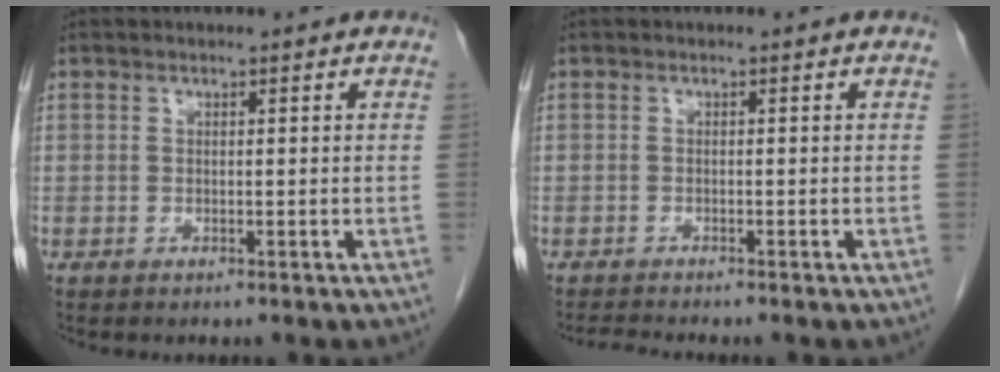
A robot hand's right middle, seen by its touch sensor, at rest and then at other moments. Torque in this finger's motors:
{"motor_torque": [0.03, -0.01, -0.01, -0.01]}